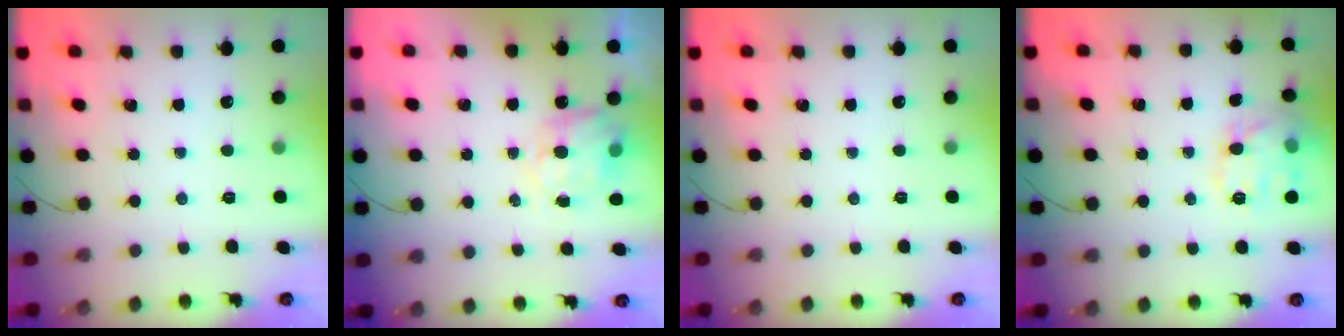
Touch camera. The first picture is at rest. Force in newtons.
{"total": 8.7, "press": 8.6, "slide": 0.7}
{"total": 0.0}
{"total": 13.5, "press": 13.5, "slide": 0.5}